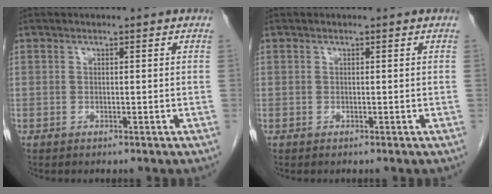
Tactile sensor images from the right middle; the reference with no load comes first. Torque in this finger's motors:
{"motor_torque": [0.00, 0.00, 0.00, 0.00]}